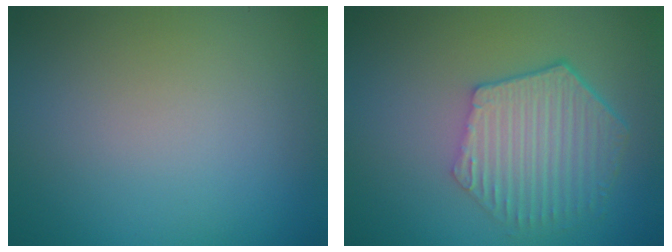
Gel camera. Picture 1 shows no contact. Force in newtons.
{"total": 5.9, "press": 4.4, "slide": 3.8}